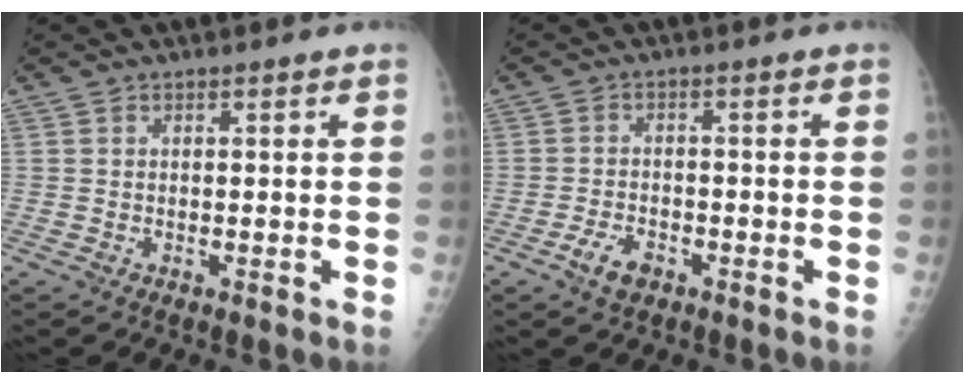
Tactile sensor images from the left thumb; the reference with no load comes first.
{"total": 4.2, "force": [-2.4, 2.3, 2.5], "torque": [-0.044, 0.014, -0.041]}